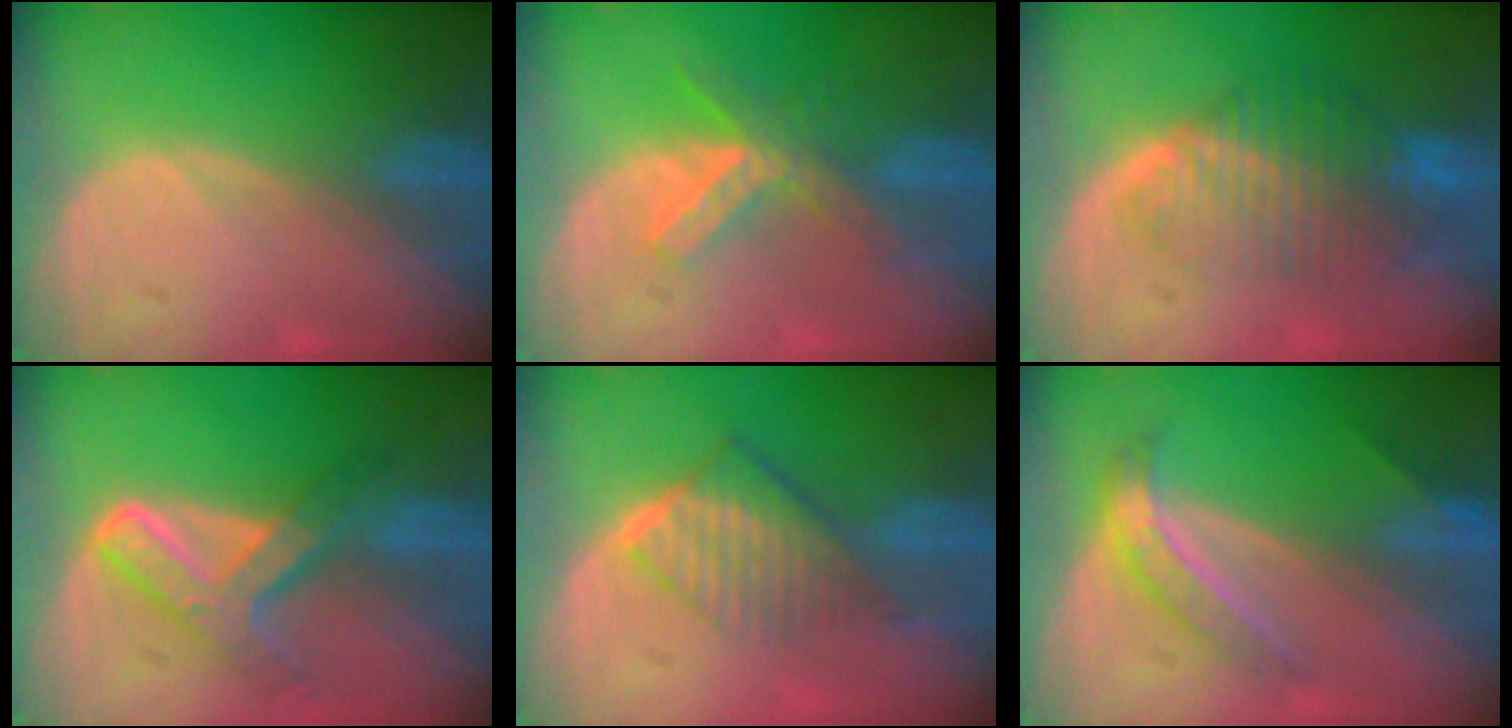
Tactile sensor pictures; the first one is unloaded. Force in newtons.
{"total": 5.1, "press": 5.1, "slide": 0.3}
{"total": 8.4, "press": 7.3, "slide": 4.1}
{"total": 7.6, "press": 6.3, "slide": 4.3}
{"total": 6.4, "press": 5.8, "slide": 2.8}
{"total": 5.0, "press": 4.6, "slide": 2.0}